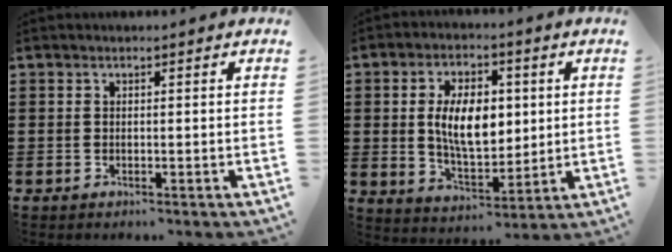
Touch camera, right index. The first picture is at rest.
{"total": 9.3, "force": [1.2, 5.2, 7.6], "torque": [-0.152, 0.005, 0.014]}